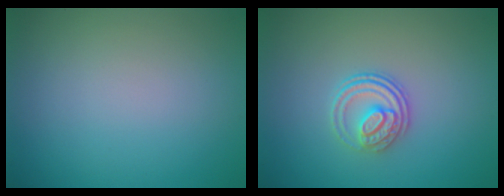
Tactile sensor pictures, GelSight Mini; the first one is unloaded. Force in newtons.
{"total": 2.9, "press": 2.4, "slide": 1.6}